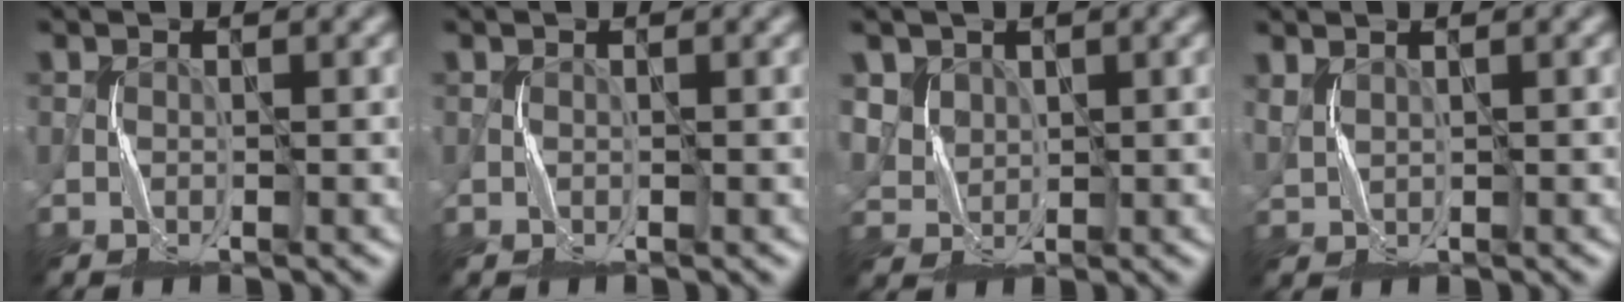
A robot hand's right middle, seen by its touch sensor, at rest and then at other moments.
{"total": 0.0}
{"total": 3.2, "force": [1.9, 2.4, 0.8], "torque": [-0.050, -0.004, 0.058]}
{"total": 1.2, "force": [1.0, 0.3, 0.6], "torque": [-0.025, -0.003, 0.024]}